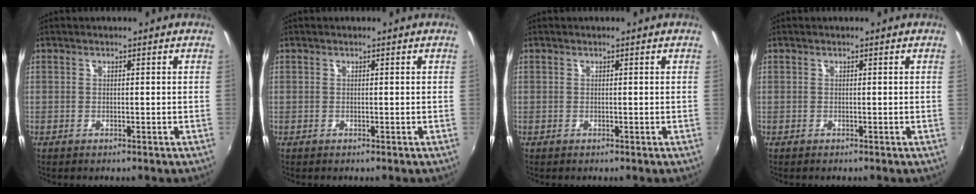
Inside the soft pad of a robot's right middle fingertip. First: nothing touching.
{"total": 0.0}
{"total": 0.0}
{"total": 0.0}